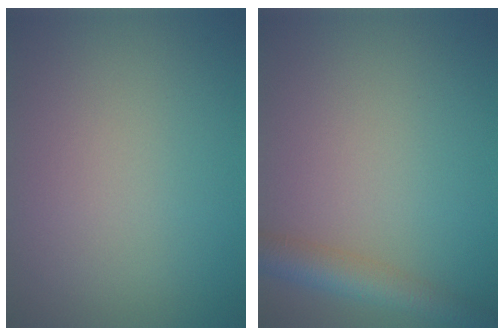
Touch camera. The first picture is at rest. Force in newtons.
{"total": 3.7, "press": 3.7, "slide": 0.1}